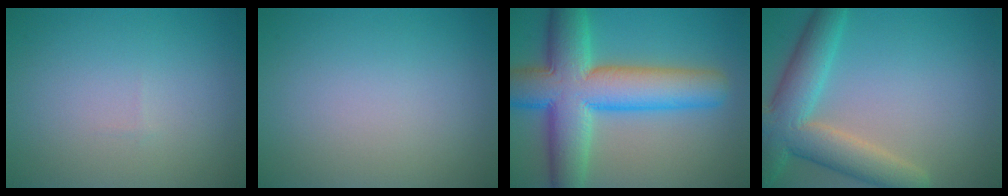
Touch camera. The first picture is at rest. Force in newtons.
{"total": 0.0}
{"total": 12.0, "press": 12.0, "slide": 0.6}
{"total": 7.3, "press": 7.3, "slide": 0.6}